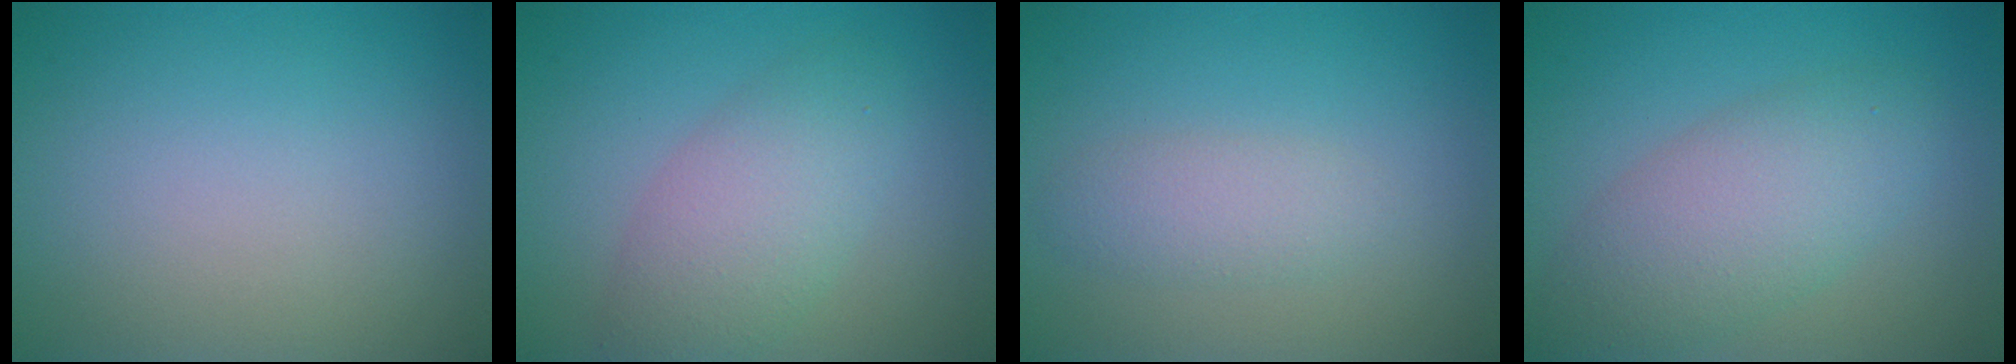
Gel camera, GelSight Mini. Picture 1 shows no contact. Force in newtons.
{"total": 4.4, "press": 4.3, "slide": 0.4}
{"total": 2.0, "press": 2.0, "slide": 0.0}
{"total": 5.3, "press": 5.3, "slide": 0.4}